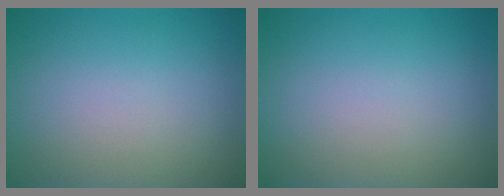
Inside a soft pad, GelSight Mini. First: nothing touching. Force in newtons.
{"total": 0.0}